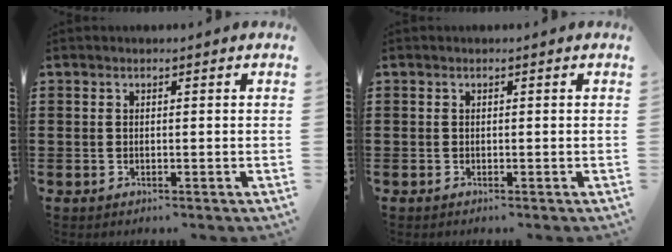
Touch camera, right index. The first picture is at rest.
{"total": 0.0}